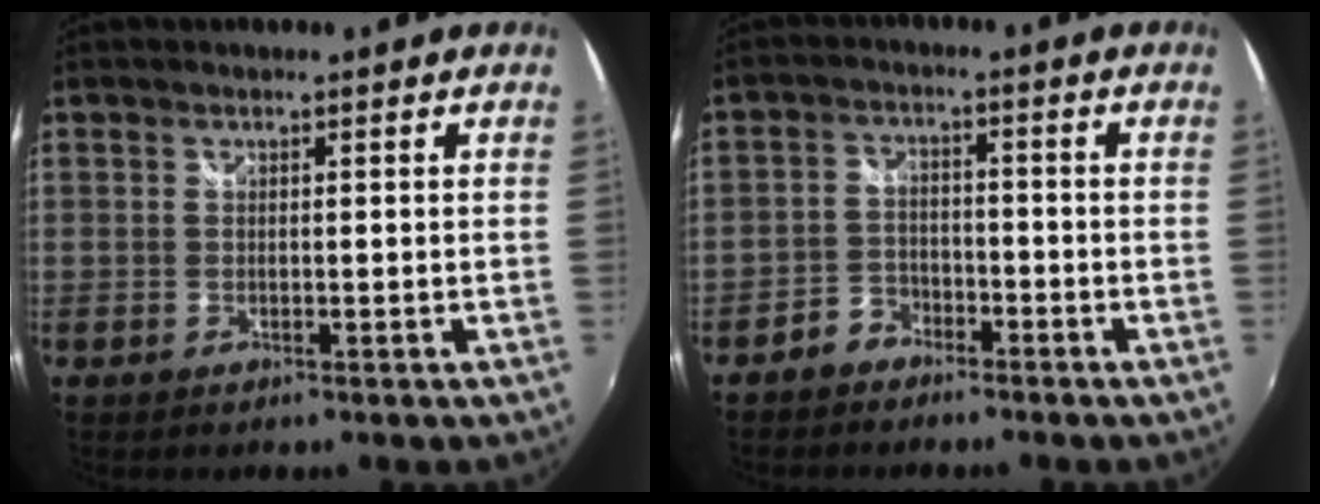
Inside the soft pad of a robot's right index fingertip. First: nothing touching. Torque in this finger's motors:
{"motor_torque": [0.78, -0.45, 0.02, 0.01]}